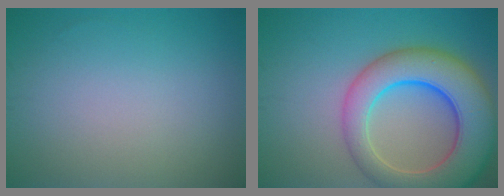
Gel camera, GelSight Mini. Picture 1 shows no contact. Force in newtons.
{"total": 10.5, "press": 10.5, "slide": 0.5}